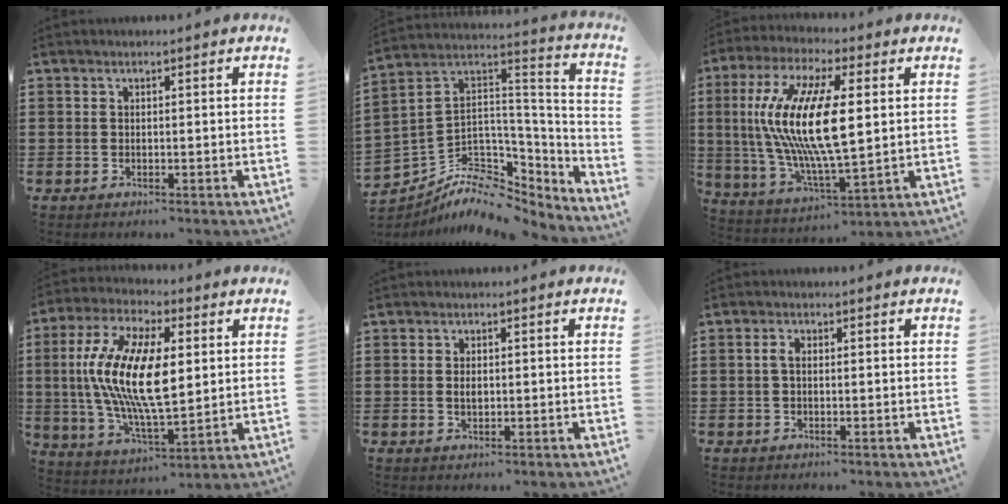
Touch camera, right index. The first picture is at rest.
{"total": 8.0, "force": [-5.5, 4.8, 3.5], "torque": [-0.077, -0.009, -0.100]}
{"total": 14.5, "force": [2.0, 5.1, 13.5], "torque": [-0.290, -0.003, 0.030]}
{"total": 14.8, "force": [1.3, 6.2, 13.4], "torque": [-0.291, -0.003, 0.020]}
{"total": 1.5, "force": [0.0, 0.9, 1.2], "torque": [-0.025, 0.007, -0.001]}
{"total": 1.5, "force": [-0.1, 0.7, 1.3], "torque": [-0.034, 0.000, -0.005]}